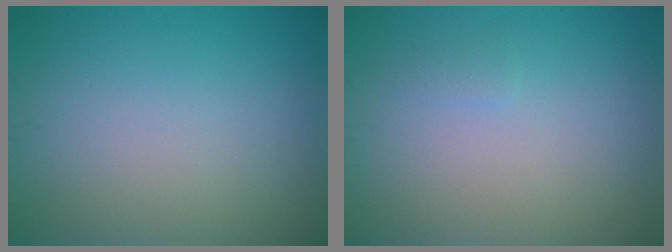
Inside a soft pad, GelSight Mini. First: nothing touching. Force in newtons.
{"total": 0.6, "press": 0.5, "slide": 0.1}